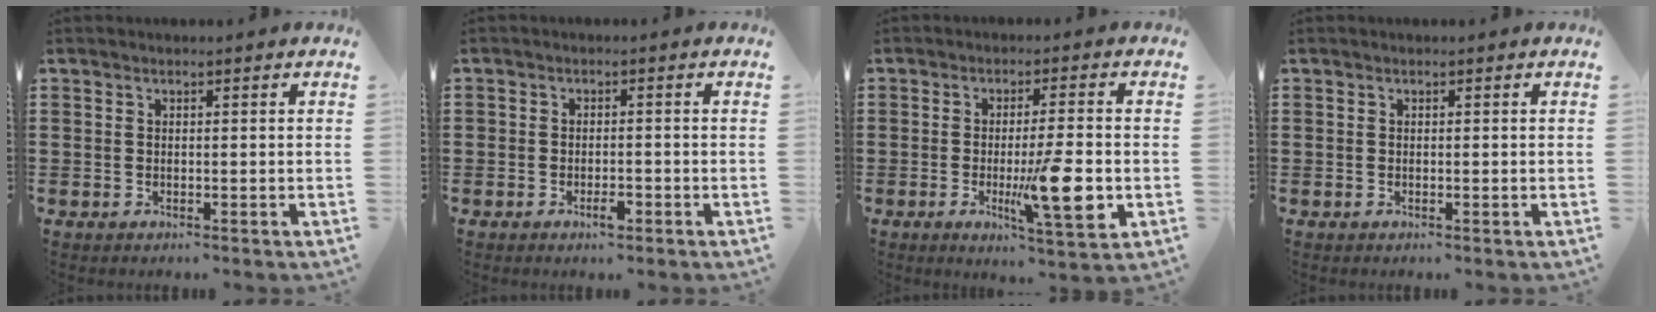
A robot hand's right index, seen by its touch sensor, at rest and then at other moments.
{"total": 2.1, "force": [-1.2, 0.9, 1.4], "torque": [-0.028, 0.001, -0.023]}
{"total": 11.1, "force": [-2.4, 2.0, 10.7], "torque": [-0.175, -0.021, -0.041]}
{"total": 0.0}